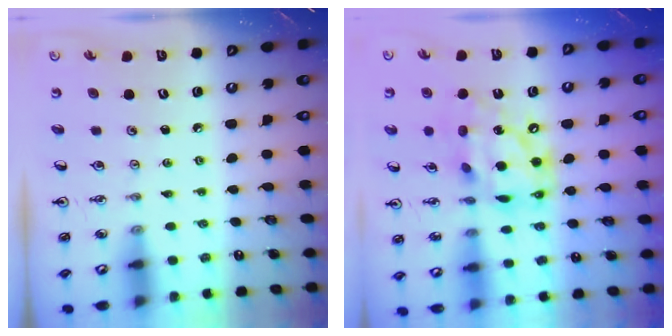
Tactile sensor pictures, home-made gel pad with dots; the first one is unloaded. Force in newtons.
{"total": 17.1, "press": 17.1, "slide": 1.4}